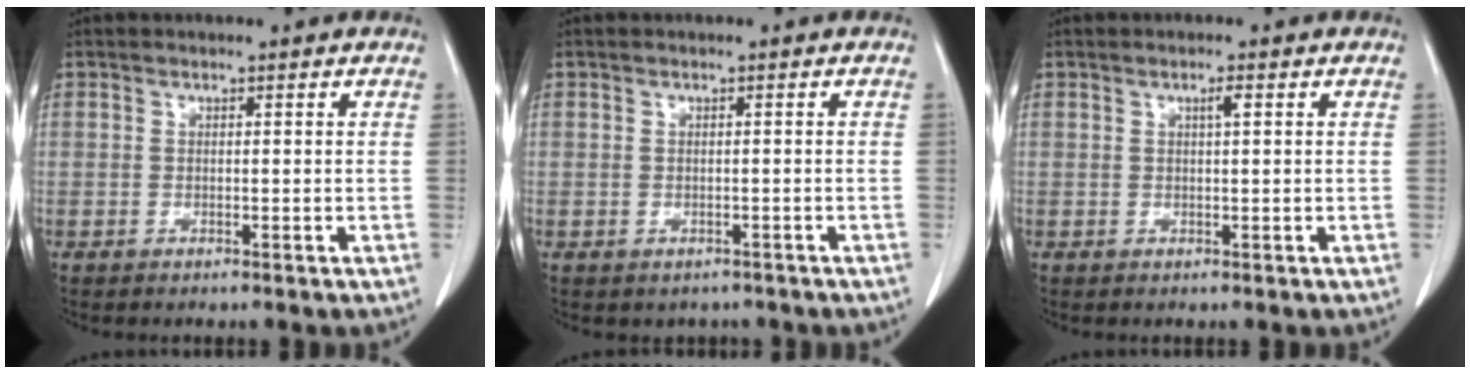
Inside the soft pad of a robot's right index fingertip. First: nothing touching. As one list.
[{"total": 1.7, "force": [-1.2, 1.2, 0.2], "torque": [-0.005, 0.003, -0.012]}, {"total": 1.2, "force": [0.5, -0.1, 1.1], "torque": [-0.021, 0.002, 0.007]}]